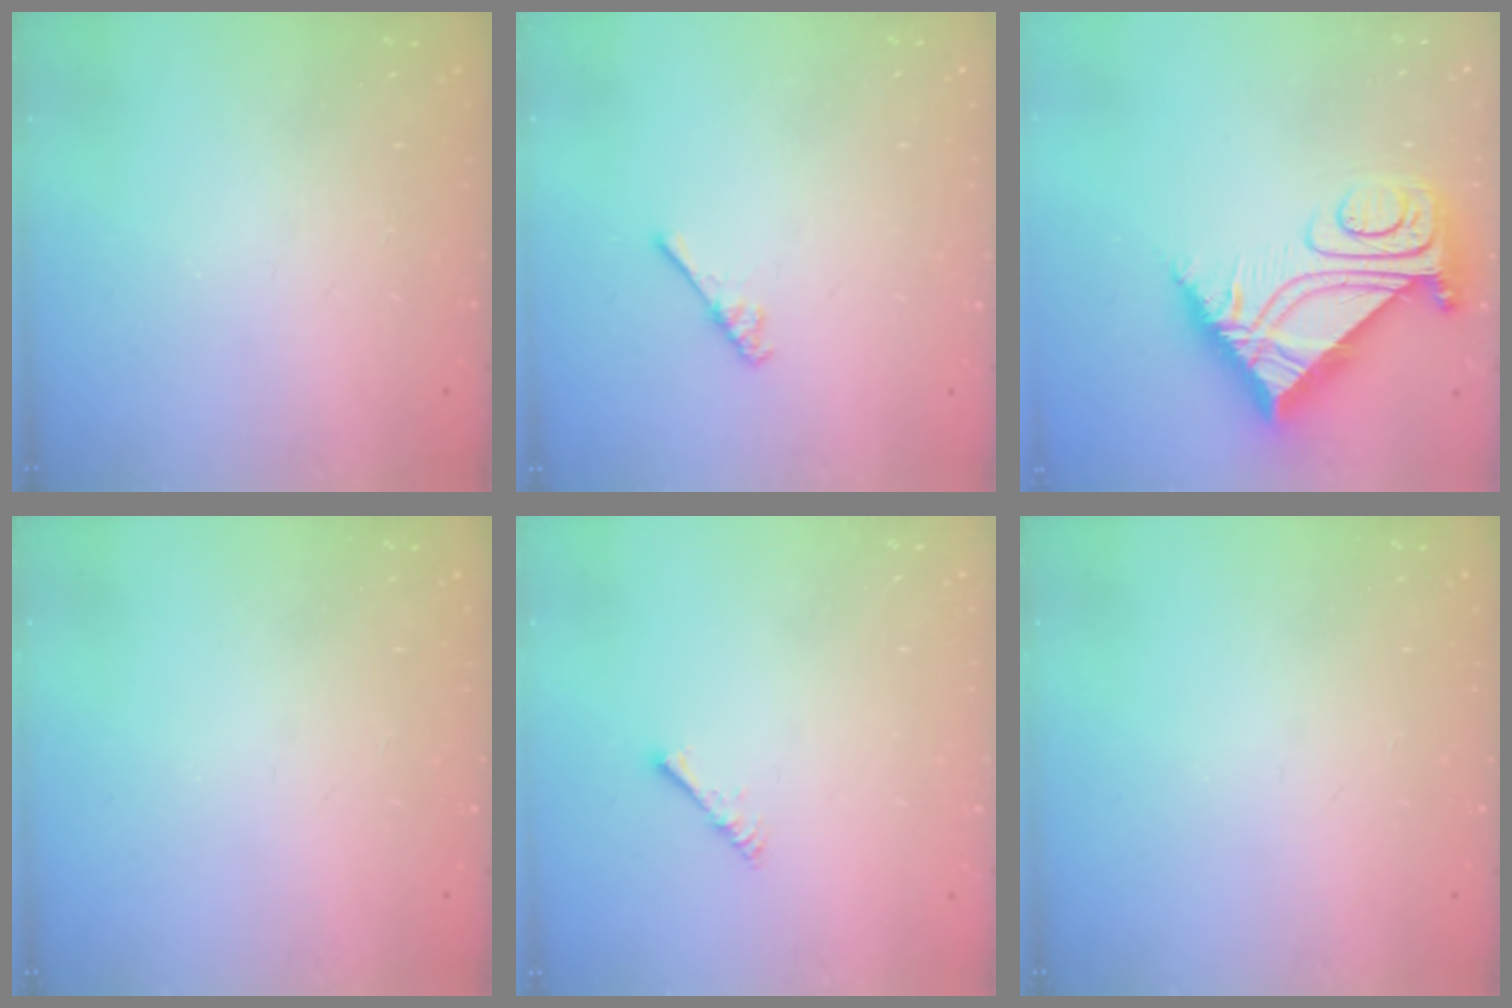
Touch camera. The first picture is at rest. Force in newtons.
{"total": 2.6, "press": 2.6, "slide": 0.3}
{"total": 10.3, "press": 10.2, "slide": 1.2}
{"total": 0.0}
{"total": 2.0, "press": 1.9, "slide": 0.4}
{"total": 0.0}